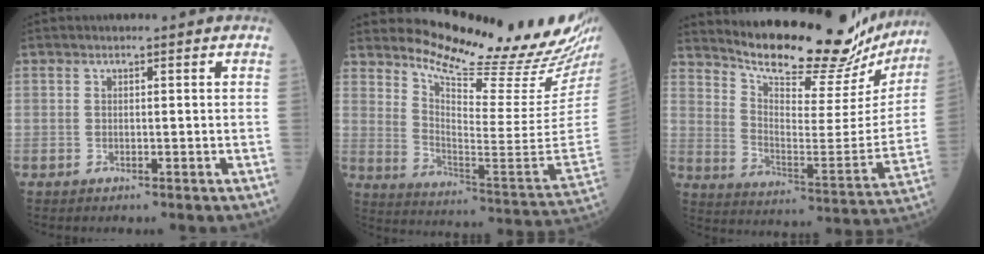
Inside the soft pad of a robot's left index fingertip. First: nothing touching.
{"total": 21.6, "force": [20.0, 0.2, 8.2], "torque": [-0.143, -0.117, 0.274]}
{"total": 24.1, "force": [22.3, 4.8, 7.9], "torque": [-0.126, -0.066, 0.300]}